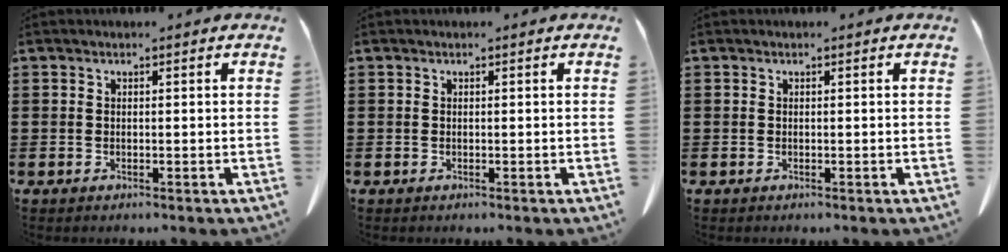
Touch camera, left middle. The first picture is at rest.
{"total": 0.0}
{"total": 0.0}